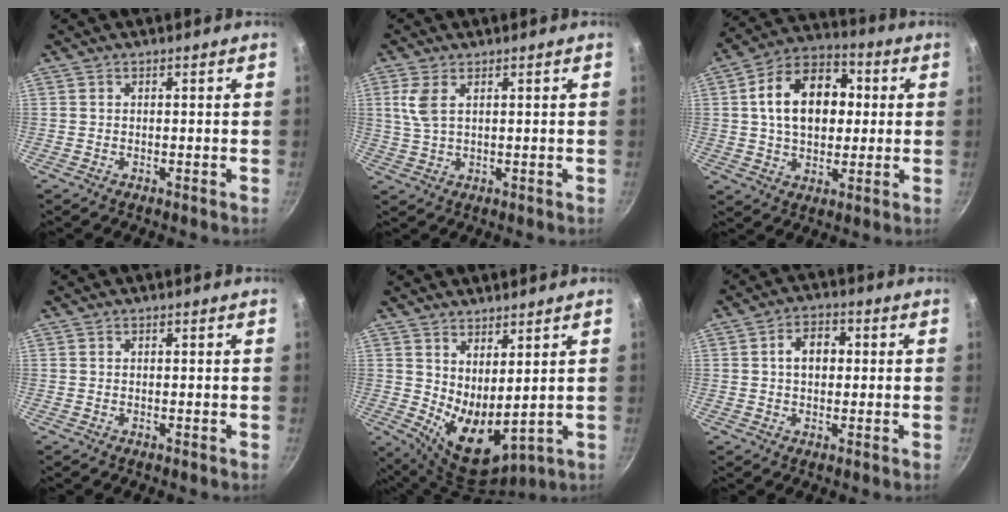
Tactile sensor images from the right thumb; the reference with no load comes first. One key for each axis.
{"total": 4.9, "fx": 1.8, "fy": 2.4, "fz": 3.9, "tx": -0.082, "ty": -0.005, "tz": 0.038}
{"total": 17.0, "fx": 2.4, "fy": 11.6, "fz": 12.1, "tx": -0.162, "ty": 0.023, "tz": 0.026}
{"total": 0.0}
{"total": 9.7, "fx": 3.4, "fy": 4.5, "fz": 7.9, "tx": -0.111, "ty": -0.049, "tz": 0.073}
{"total": 6.0, "fx": 0.8, "fy": 4.2, "fz": 4.2, "tx": -0.044, "ty": 0.014, "tz": 0.005}